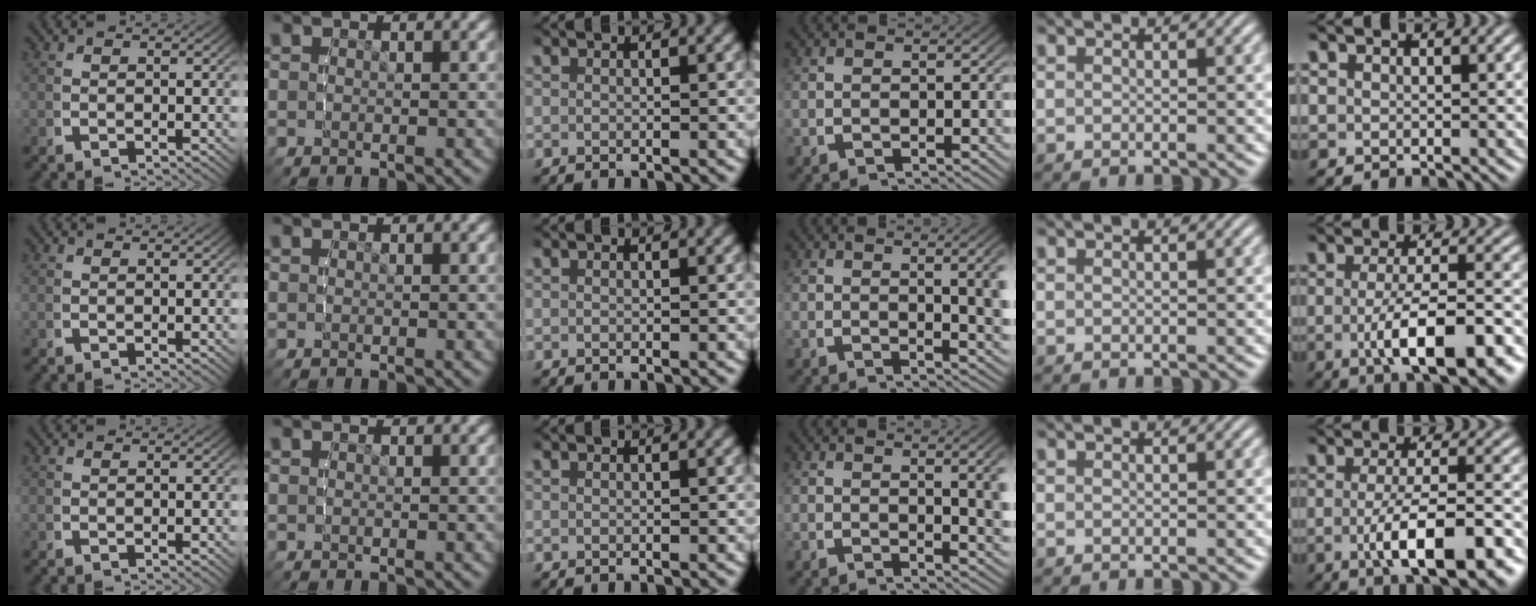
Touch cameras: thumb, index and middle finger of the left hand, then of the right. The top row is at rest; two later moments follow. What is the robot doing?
{"motion": "lift_and_place", "object": "bottle"}